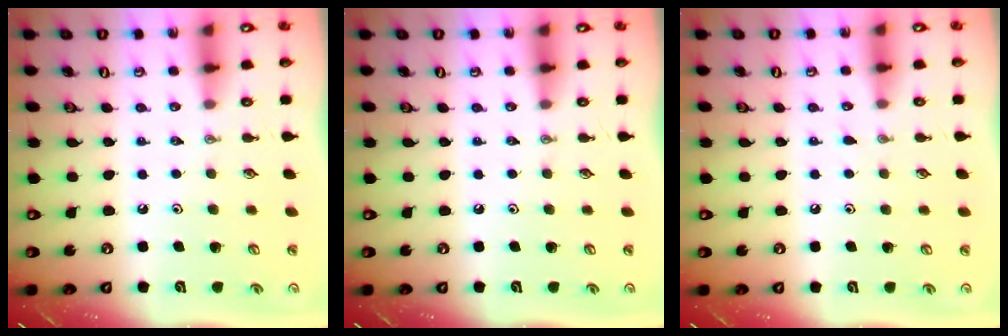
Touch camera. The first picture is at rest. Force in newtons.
{"total": 0.0}
{"total": 4.0, "press": 4.0, "slide": 0.6}